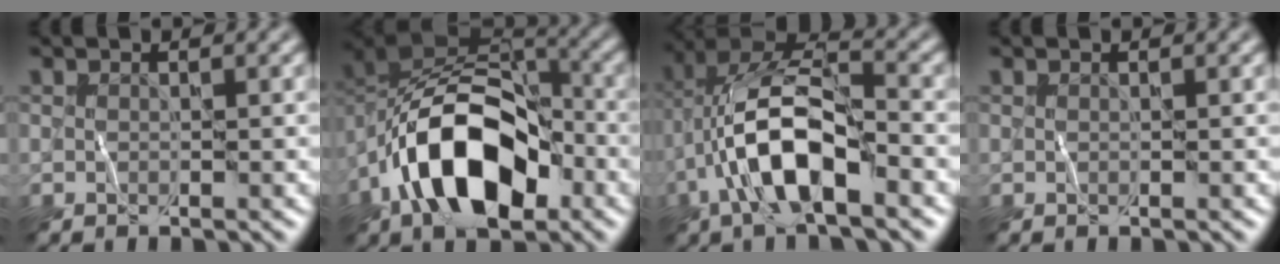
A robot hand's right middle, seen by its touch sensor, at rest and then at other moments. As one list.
[{"total": 12.2, "force": [-4.6, 6.8, 9.1], "torque": [-0.159, 0.009, -0.093]}, {"total": 9.0, "force": [-3.0, 3.8, 7.6], "torque": [-0.154, 0.012, -0.060]}, {"total": 0.0}]